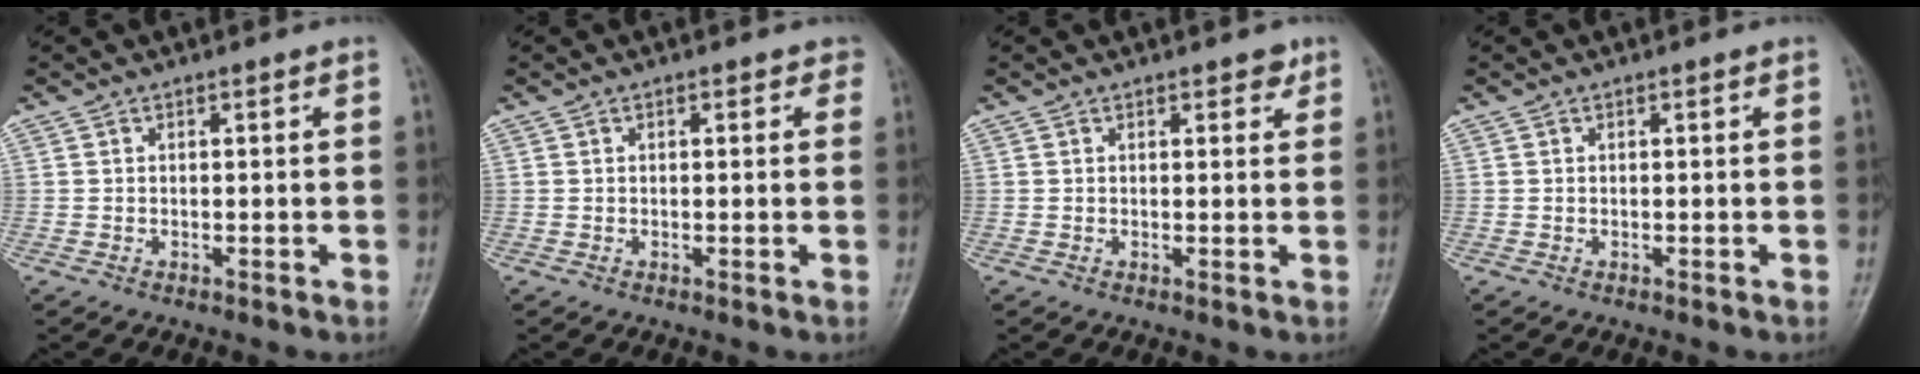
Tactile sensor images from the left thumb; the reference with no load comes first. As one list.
[{"total": 1.6, "force": [0.8, 1.0, 0.9], "torque": [0.007, 0.002, 0.003]}, {"total": 1.8, "force": [1.2, 1.0, 0.9], "torque": [0.003, -0.005, 0.012]}, {"total": 0.0}]